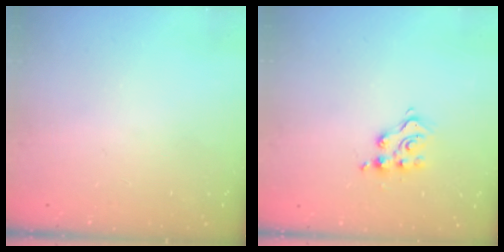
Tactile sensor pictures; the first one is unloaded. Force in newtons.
{"total": 6.4, "press": 6.4, "slide": 0.4}